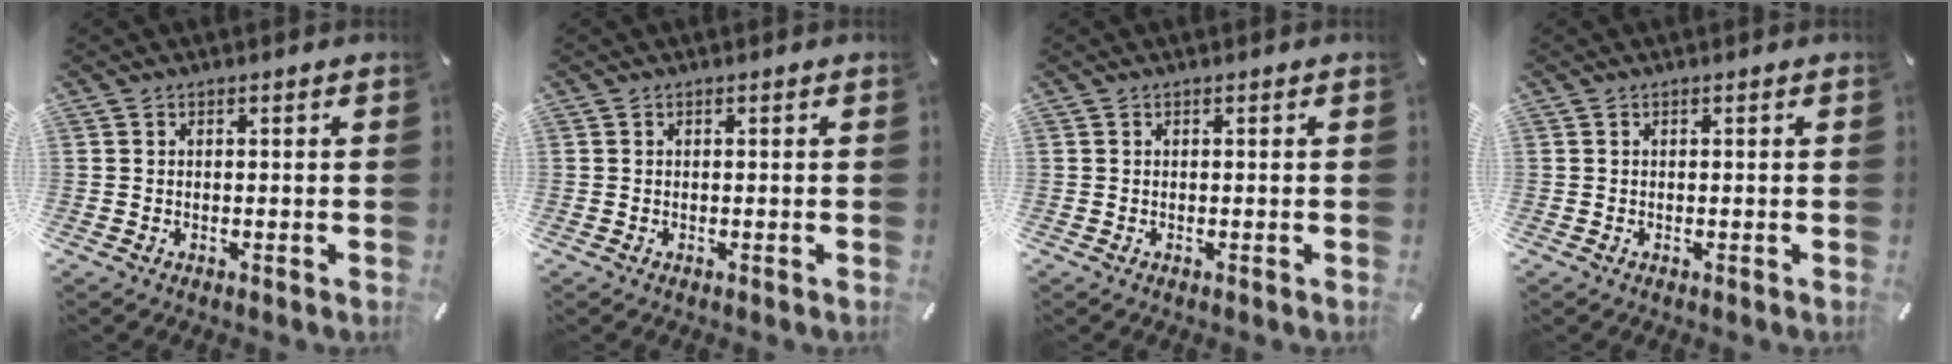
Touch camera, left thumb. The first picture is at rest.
{"total": 0.0}
{"total": 0.0}
{"total": 0.0}